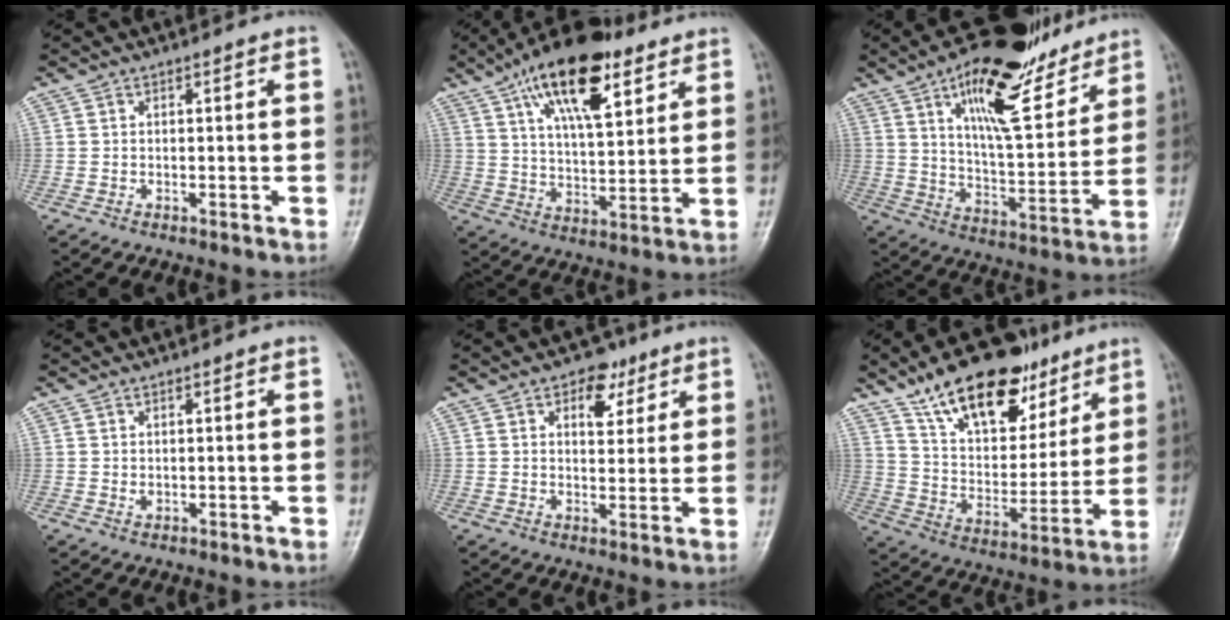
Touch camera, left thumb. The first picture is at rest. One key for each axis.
{"total": 18.7, "fx": 10.1, "fy": 7.8, "fz": 13.7, "tx": -0.199, "ty": -0.032, "tz": 0.169}
{"total": 19.6, "fx": 12.2, "fy": 7.2, "fz": 13.5, "tx": -0.171, "ty": -0.058, "tz": 0.204}
{"total": 1.0, "fx": 0.3, "fy": 0.7, "fz": 0.6, "tx": -0.009, "ty": -0.003, "tz": 0.008}
{"total": 6.4, "fx": 3.4, "fy": 4.1, "fz": 3.5, "tx": -0.020, "ty": -0.013, "tz": 0.045}
{"total": 21.5, "fx": 13.9, "fy": 10.6, "fz": 12.5, "tx": -0.157, "ty": -0.050, "tz": 0.240}